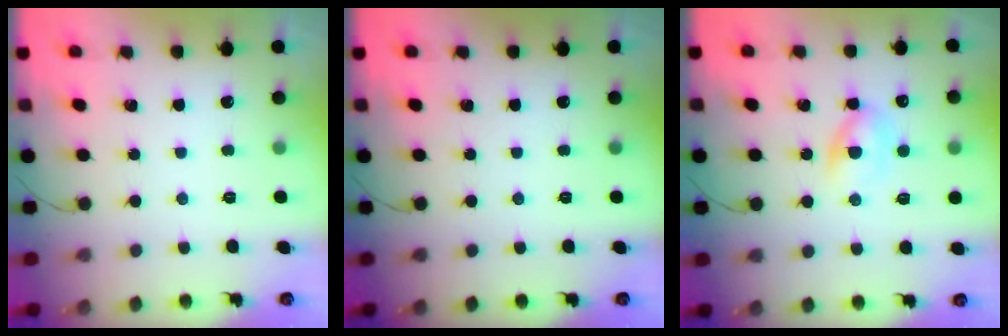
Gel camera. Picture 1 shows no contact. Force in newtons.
{"total": 0.0}
{"total": 6.1, "press": 6.0, "slide": 0.9}